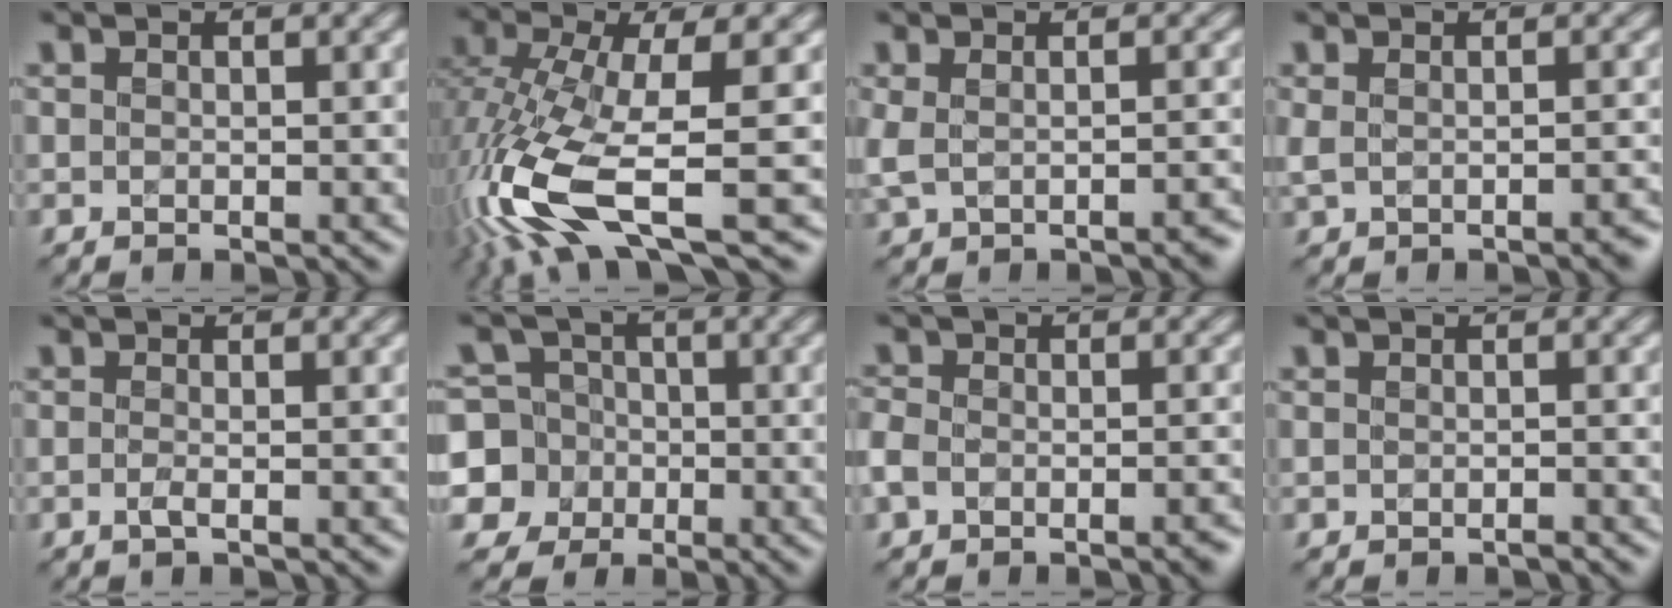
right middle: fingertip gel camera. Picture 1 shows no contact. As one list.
[{"total": 11.8, "force": [-3.7, 3.8, 10.6], "torque": [-0.247, -0.009, -0.065]}, {"total": 2.1, "force": [-0.7, 0.9, 1.8], "torque": [-0.040, -0.001, -0.009]}, {"total": 1.6, "force": [-0.6, 0.6, 1.4], "torque": [-0.027, 0.002, -0.007]}, {"total": 0.9, "force": [-0.3, 0.3, 0.8], "torque": [-0.012, 0.003, -0.007]}, {"total": 8.8, "force": [-1.8, 8.5, 1.3], "torque": [-0.048, 0.011, -0.060]}, {"total": 3.1, "force": [-2.1, 1.6, 1.7], "torque": [-0.032, 0.008, -0.040]}, {"total": 0.5, "force": [-0.4, -0.1, 0.3], "torque": [-0.004, 0.004, -0.010]}]